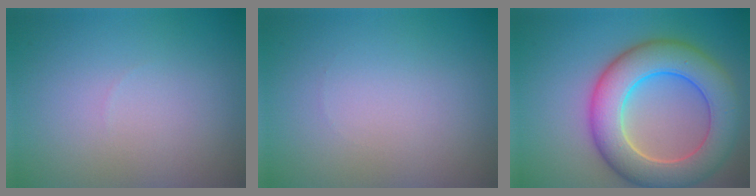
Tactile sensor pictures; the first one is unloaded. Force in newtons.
{"total": 0.0}
{"total": 9.1, "press": 9.1, "slide": 0.5}